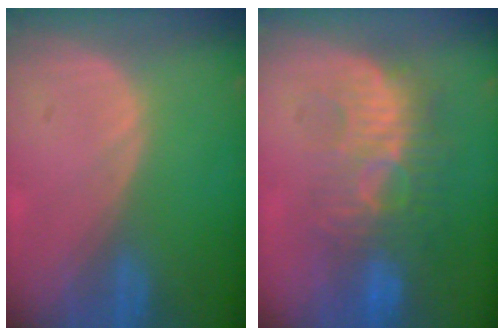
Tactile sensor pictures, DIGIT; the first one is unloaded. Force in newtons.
{"total": 9.3, "press": 8.9, "slide": 2.8}